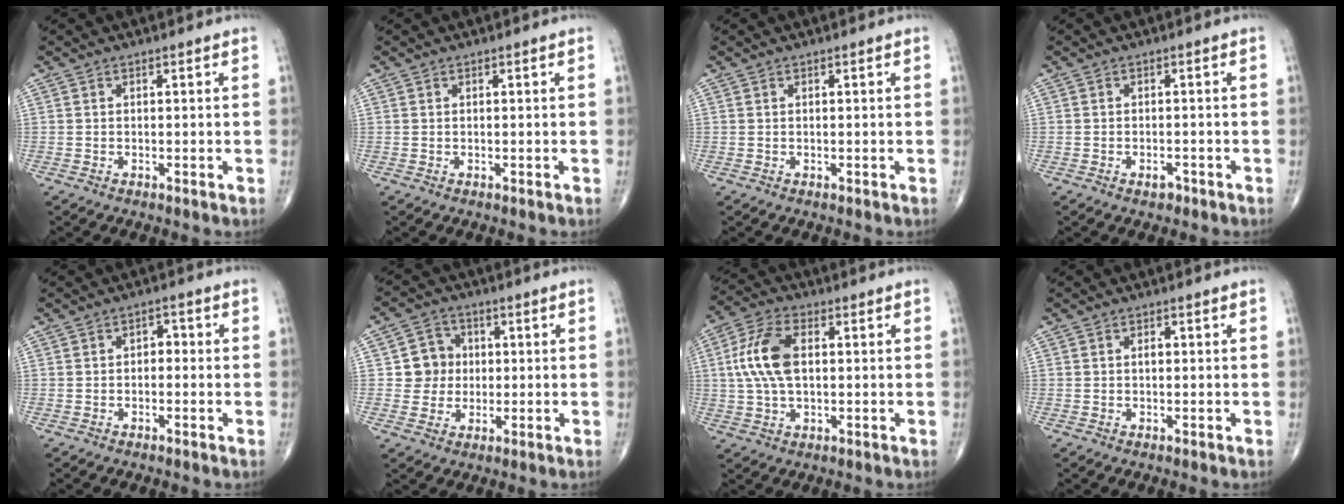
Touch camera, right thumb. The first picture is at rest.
{"total": 0.0}
{"total": 0.0}
{"total": 1.6, "force": [-1.1, 0.8, 0.8], "torque": [-0.012, 0.005, -0.016]}
{"total": 1.3, "force": [0.0, 0.9, 0.9], "torque": [-0.004, 0.004, -0.005]}
{"total": 6.7, "force": [0.5, 6.5, 1.8], "torque": [0.006, 0.008, 0.001]}
{"total": 10.6, "force": [1.2, 5.8, 8.8], "torque": [-0.186, 0.014, 0.022]}
{"total": 1.0, "force": [0.1, 0.6, 0.7], "torque": [-0.010, 0.002, -0.001]}